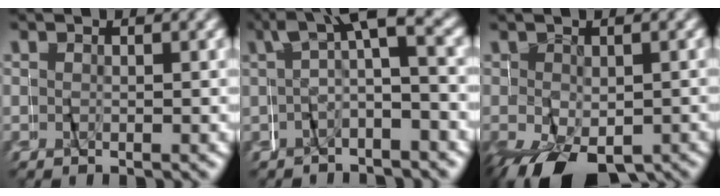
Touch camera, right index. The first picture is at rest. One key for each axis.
{"total": 3.3, "fx": 0.8, "fy": 0.6, "fz": 3.2, "tx": -0.043, "ty": 0.023, "tz": -0.001}
{"total": 9.3, "fx": -4.5, "fy": 5.6, "fz": 5.9, "tx": -0.121, "ty": -0.044, "tz": -0.046}